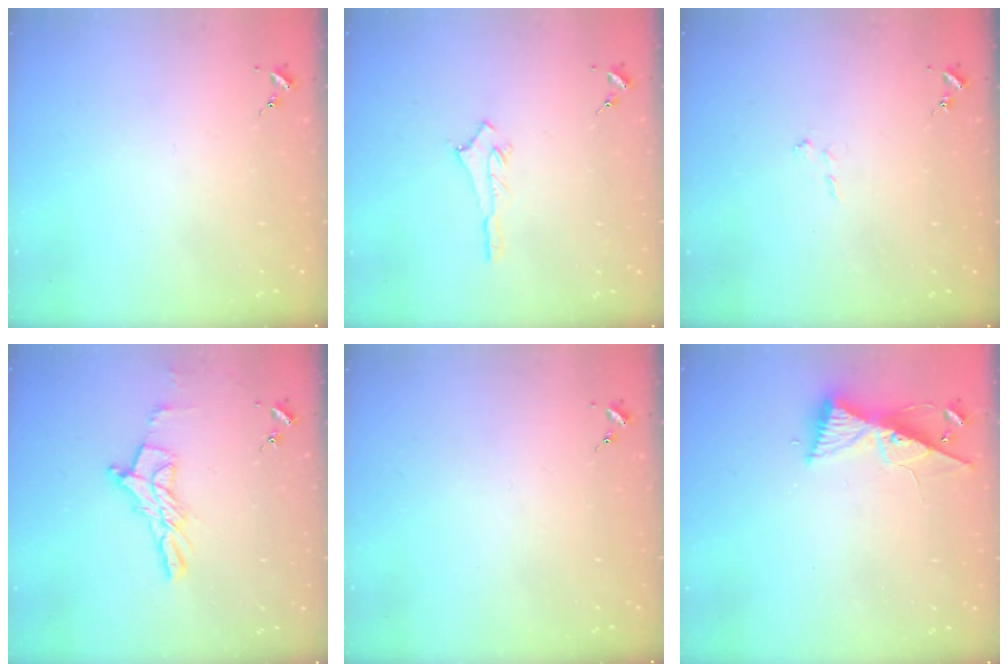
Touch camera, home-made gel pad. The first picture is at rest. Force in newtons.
{"total": 2.7, "press": 2.7, "slide": 0.2}
{"total": 4.4, "press": 4.3, "slide": 0.7}
{"total": 11.4, "press": 11.4, "slide": 0.9}
{"total": 0.0}
{"total": 9.6, "press": 9.6, "slide": 0.4}